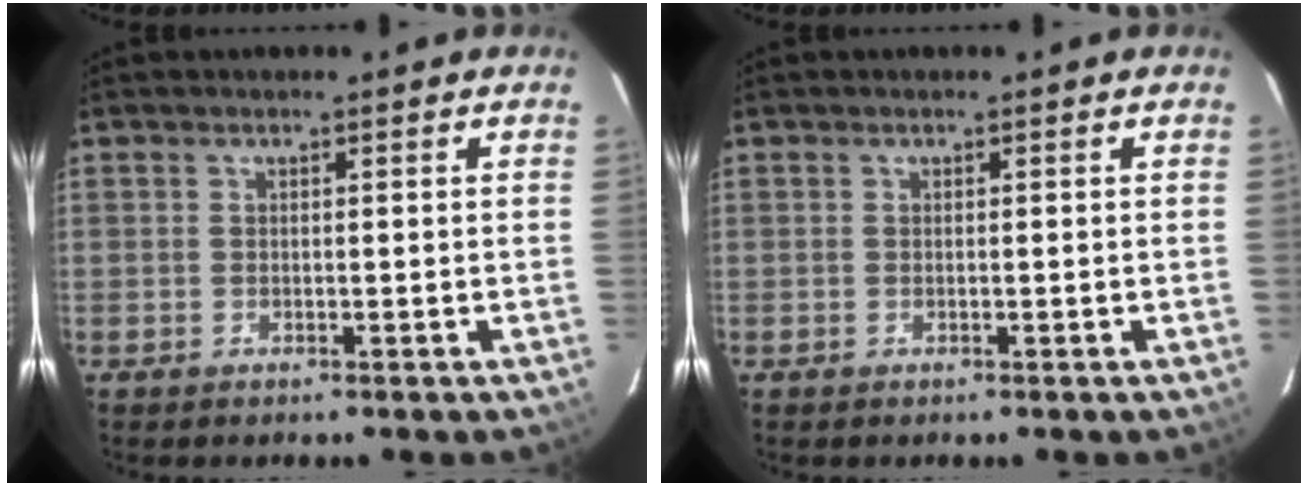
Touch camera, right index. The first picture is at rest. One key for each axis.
{"total": 0.0}